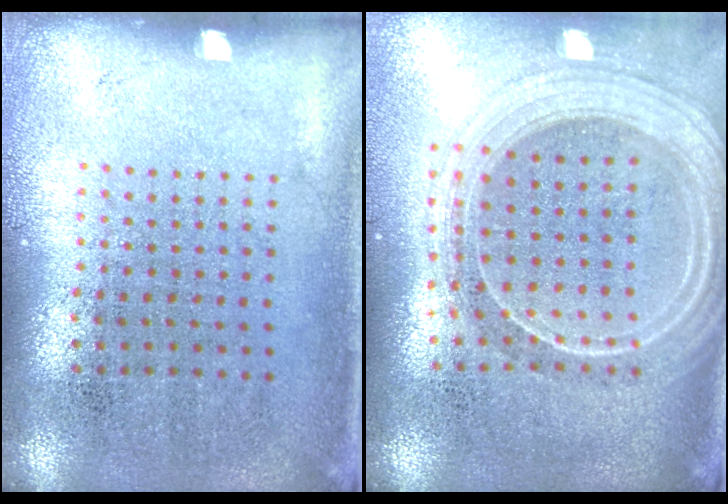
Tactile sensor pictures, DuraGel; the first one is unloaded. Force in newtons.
{"total": 2.3, "press": 2.0, "slide": 1.1}